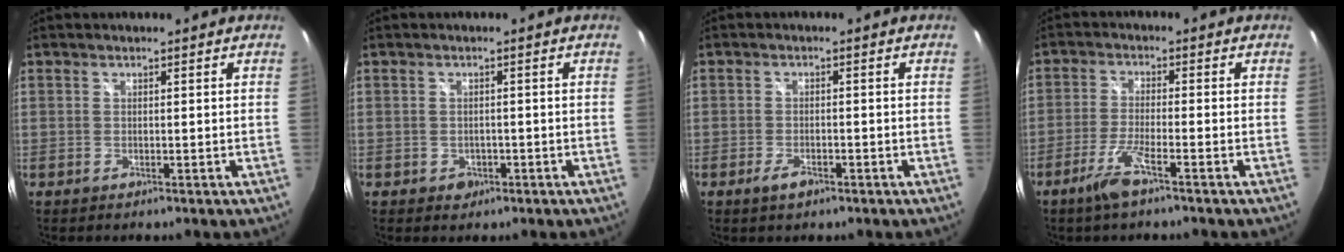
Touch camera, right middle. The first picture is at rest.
{"total": 2.2, "force": [-0.9, 1.9, 0.6], "torque": [-0.013, -0.002, -0.011]}
{"total": 2.8, "force": [-1.8, 1.2, 1.8], "torque": [-0.041, -0.004, -0.034]}
{"total": 5.7, "force": [-3.9, 0.3, 4.2], "torque": [-0.099, -0.009, -0.075]}